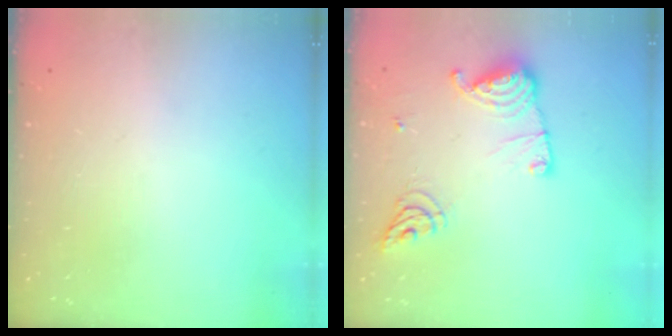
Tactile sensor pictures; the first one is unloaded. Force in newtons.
{"total": 13.2, "press": 13.2, "slide": 1.2}